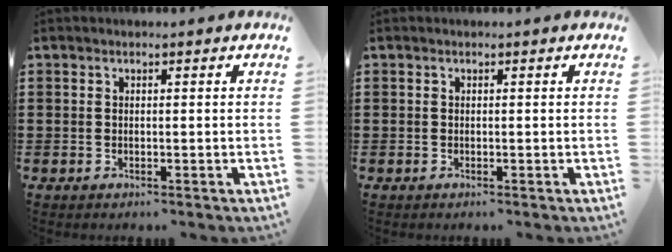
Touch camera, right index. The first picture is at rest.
{"total": 0.0}